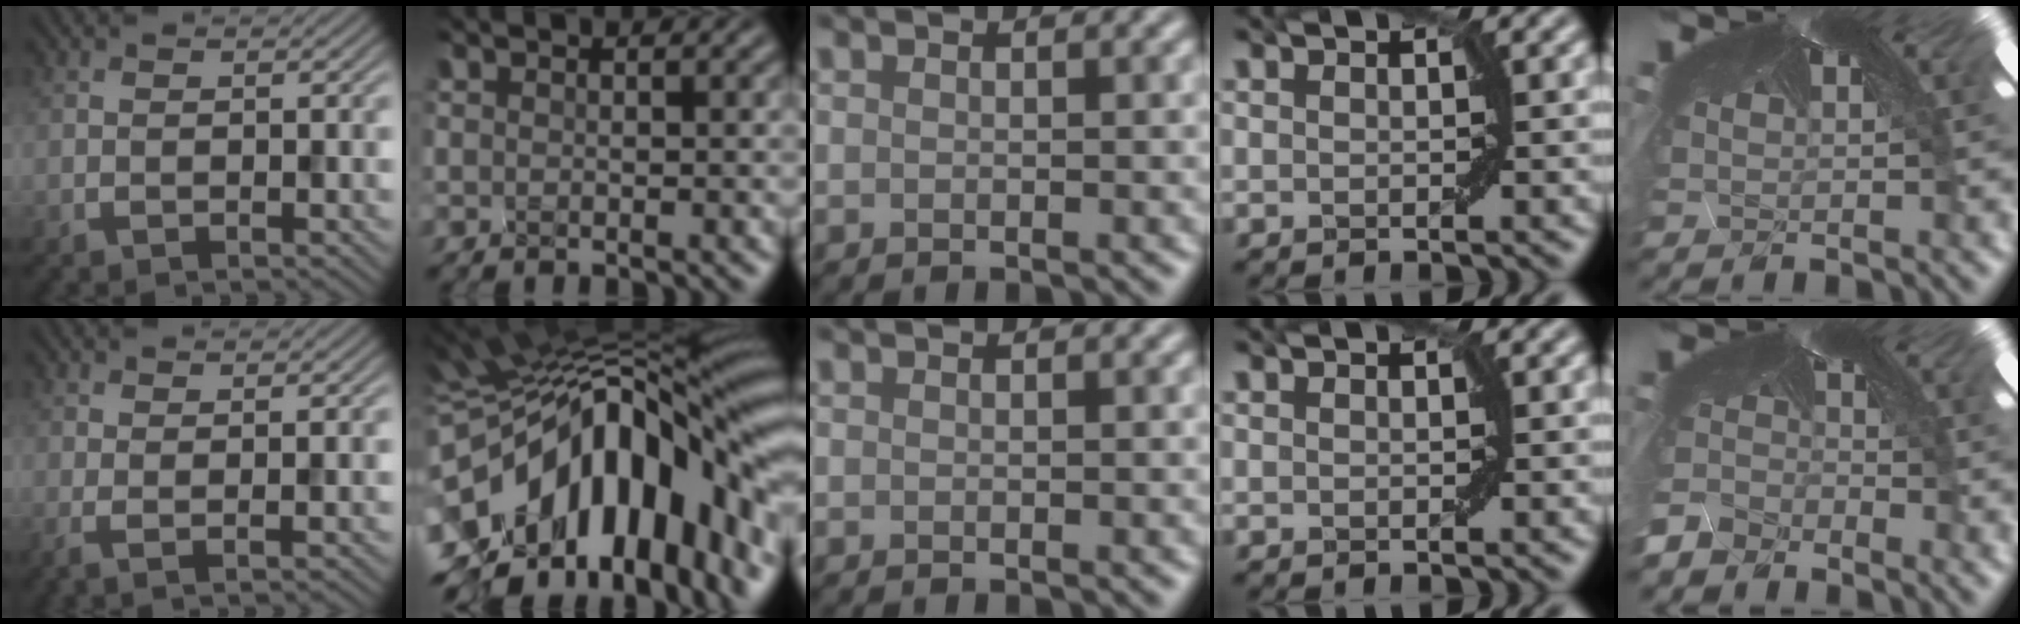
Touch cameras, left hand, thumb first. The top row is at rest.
{"thumb": {"total": 1.7, "force": [0.7, 0.4, 1.5], "torque": [-0.022, -0.003, 0.015]}, "index": {"total": 19.3, "force": [-3.1, 10.1, 16.1], "torque": [-0.264, -0.002, -0.063]}, "little": {"total": 8.5, "force": [-8.4, 1.5, 0.5], "torque": [-0.032, -0.046, -0.126]}}